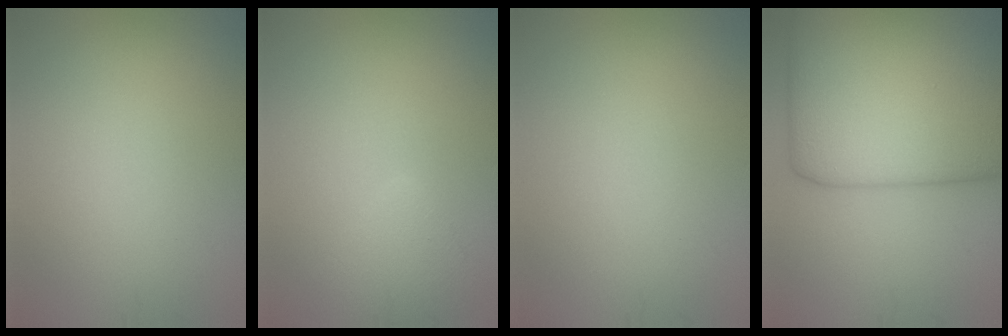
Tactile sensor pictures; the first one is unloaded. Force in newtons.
{"total": 2.5, "press": 2.5, "slide": 0.2}
{"total": 0.0}
{"total": 16.0, "press": 16.0, "slide": 0.6}